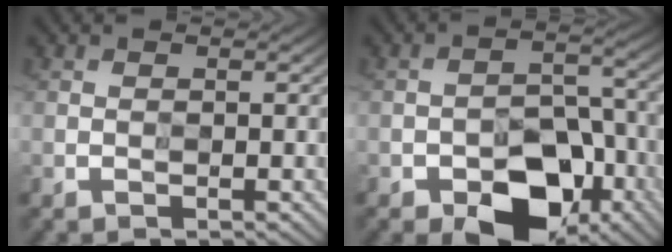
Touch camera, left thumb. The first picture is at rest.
{"total": 9.8, "force": [-6.4, 5.2, 5.2], "torque": [-0.068, 0.005, -0.106]}